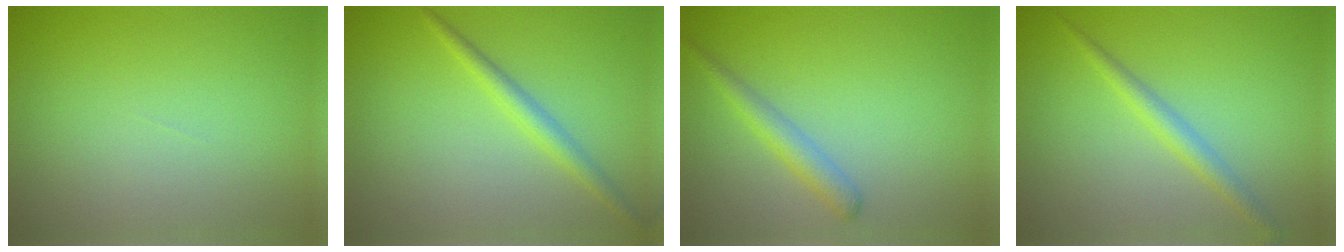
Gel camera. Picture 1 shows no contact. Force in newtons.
{"total": 2.1, "press": 2.1, "slide": 0.1}
{"total": 2.2, "press": 2.2, "slide": 0.1}
{"total": 2.1, "press": 2.1, "slide": 0.0}